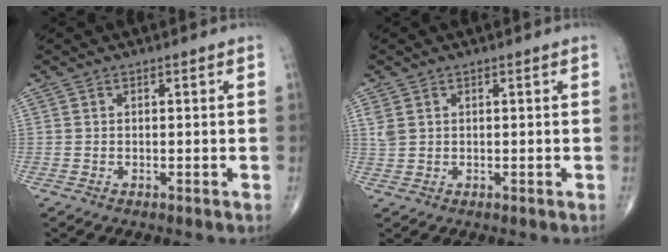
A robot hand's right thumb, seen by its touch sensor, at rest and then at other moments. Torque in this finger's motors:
{"motor_torque": [0.44, 0.75, 0.32, 0.25, 0.00]}